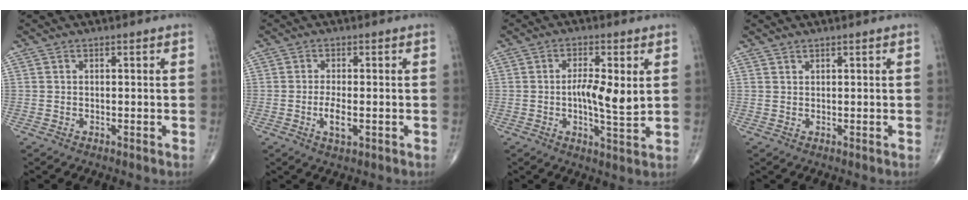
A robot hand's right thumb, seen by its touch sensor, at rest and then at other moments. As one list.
[{"total": 3.9, "force": [-0.9, 1.5, 3.5], "torque": [-0.069, -0.005, -0.017]}, {"total": 7.5, "force": [0.7, 2.1, 7.2], "torque": [-0.122, -0.013, 0.011]}, {"total": 0.7, "force": [0.7, 0.2, 0.0], "torque": [0.002, -0.006, 0.011]}]